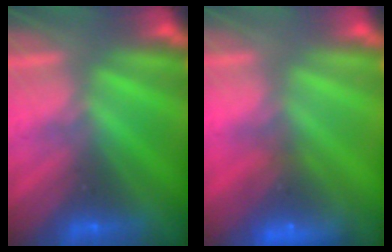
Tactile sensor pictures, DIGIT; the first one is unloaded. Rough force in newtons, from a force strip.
{"total": 7.7}